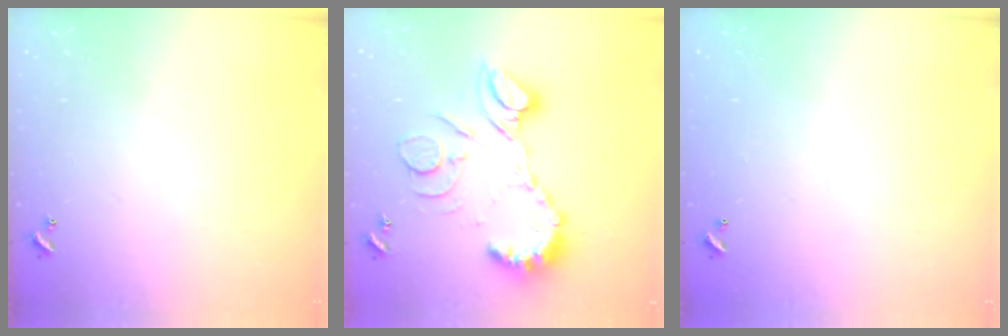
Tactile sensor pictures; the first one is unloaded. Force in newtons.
{"total": 16.3, "press": 16.2, "slide": 1.7}
{"total": 2.8, "press": 2.8, "slide": 0.1}